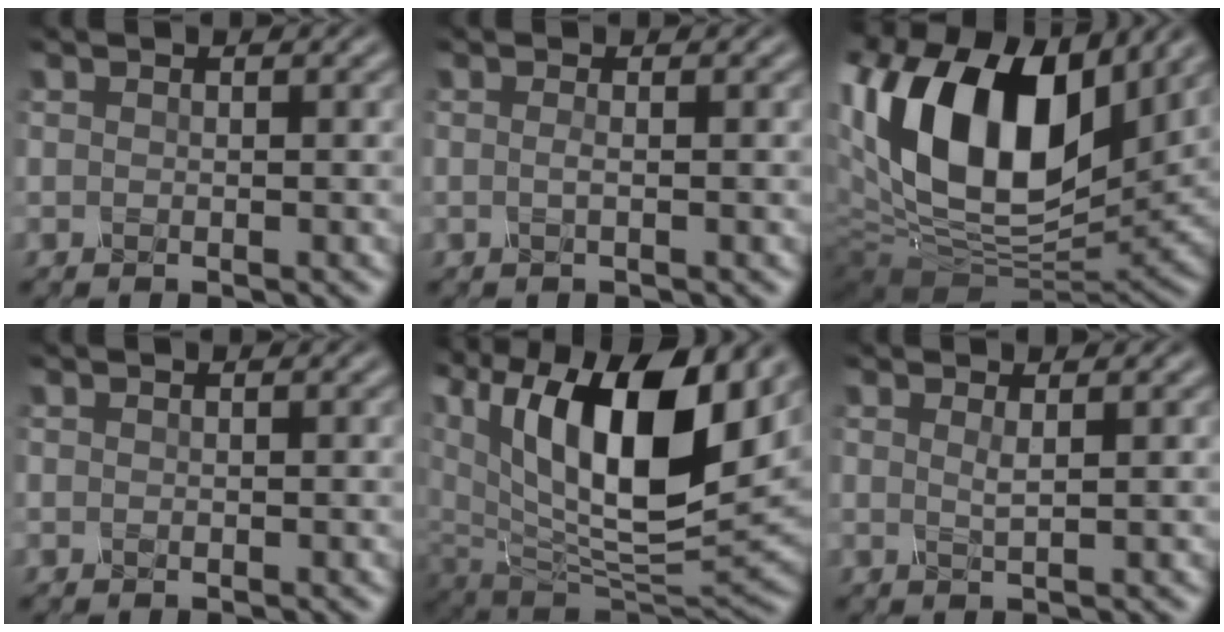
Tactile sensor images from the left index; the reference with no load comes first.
{"total": 0.8, "force": [-0.3, 0.2, 0.7], "torque": [-0.013, 0.001, -0.010]}
{"total": 17.4, "force": [4.4, 9.1, 14.1], "torque": [-0.273, 0.025, 0.067]}
{"total": 0.0}
{"total": 17.0, "force": [6.2, 8.7, 13.3], "torque": [-0.230, 0.013, 0.107]}
{"total": 1.0, "force": [0.4, 0.3, 0.8], "torque": [-0.013, -0.001, 0.003]}